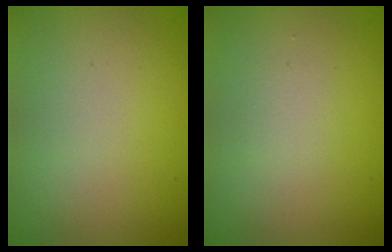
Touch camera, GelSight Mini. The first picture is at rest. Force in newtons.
{"total": 0.8, "press": 0.8, "slide": 0.0}